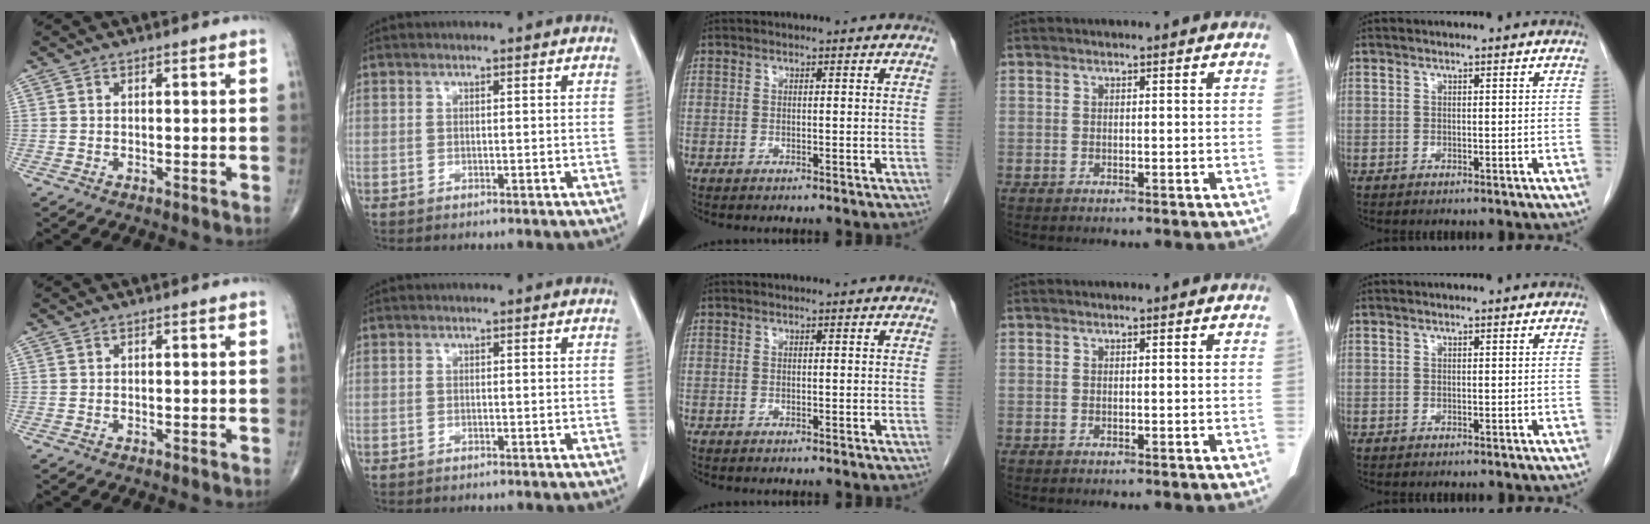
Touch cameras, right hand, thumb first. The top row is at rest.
{}